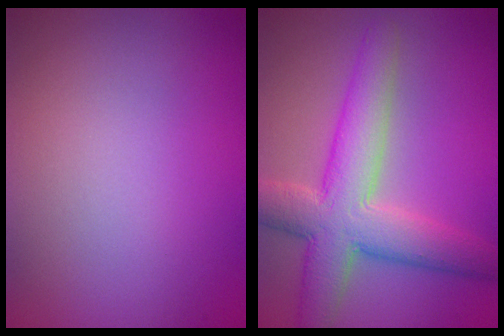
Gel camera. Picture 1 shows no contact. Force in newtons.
{"total": 7.6, "press": 7.6, "slide": 0.5}